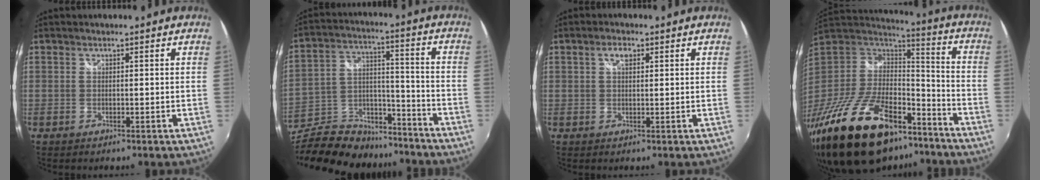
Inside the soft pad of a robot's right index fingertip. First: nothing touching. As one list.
[{"total": 26.9, "force": [-21.1, 12.1, 11.5], "torque": [-0.258, 0.030, -0.316]}, {"total": 2.3, "force": [0.9, 1.2, 1.7], "torque": [-0.029, 0.006, 0.015]}, {"total": 33.4, "force": [-22.4, 15.4, 19.4], "torque": [-0.380, -0.010, -0.340]}]